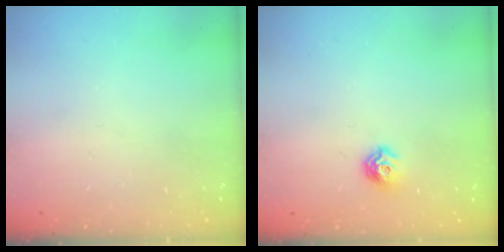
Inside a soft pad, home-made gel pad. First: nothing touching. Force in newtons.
{"total": 7.5, "press": 7.4, "slide": 1.0}